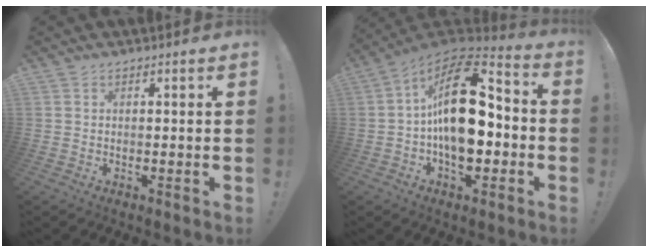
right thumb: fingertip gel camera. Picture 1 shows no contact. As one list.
[{"total": 22.5, "force": [1.0, 13.1, 18.3], "torque": [-0.290, 0.009, 0.023]}]